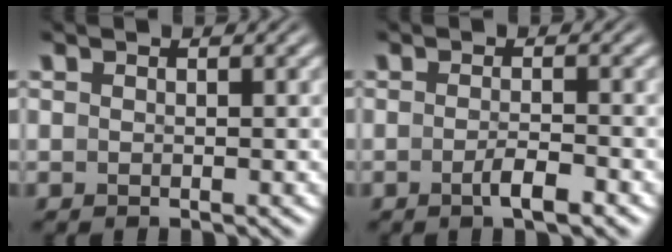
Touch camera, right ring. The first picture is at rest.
{"total": 2.1, "force": [-1.4, -0.1, 1.6], "torque": [-0.025, 0.000, -0.027]}